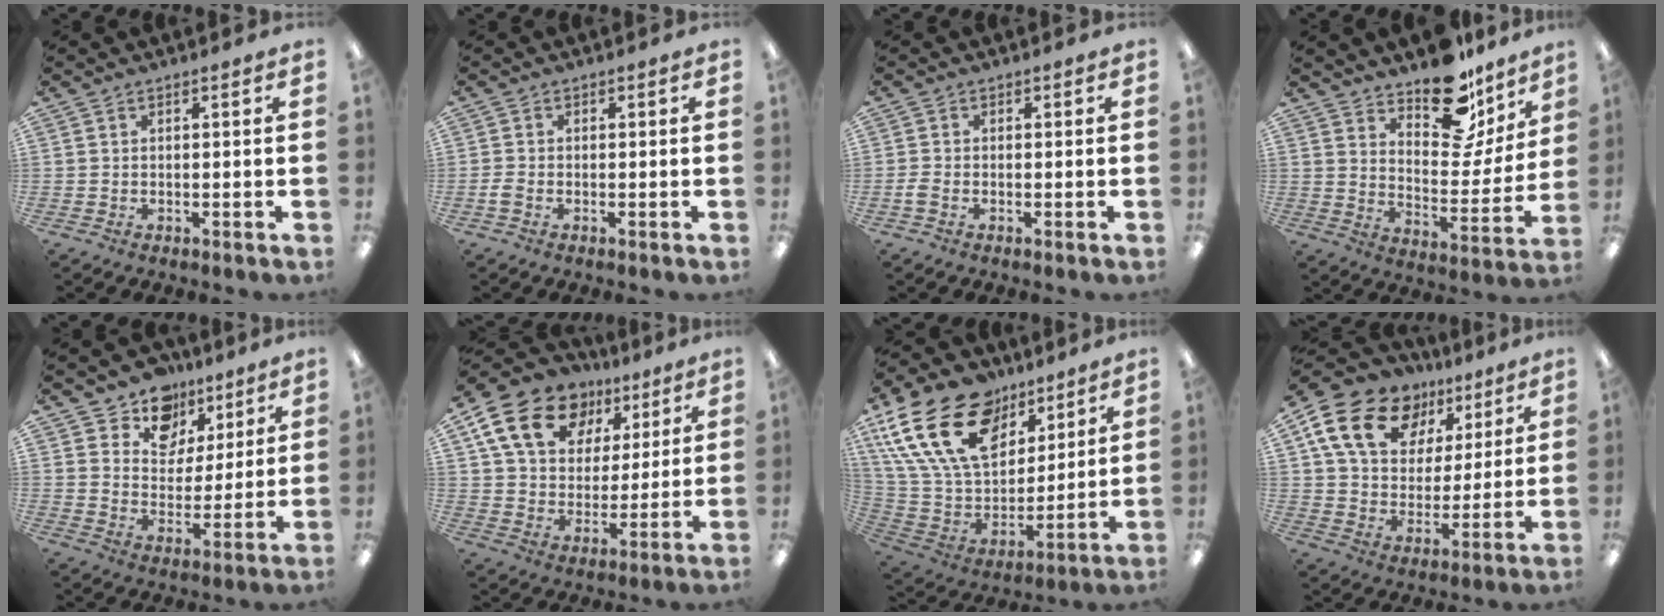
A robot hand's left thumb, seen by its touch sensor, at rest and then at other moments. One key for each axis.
{"total": 1.4, "fx": -0.9, "fy": 1.0, "fz": 0.5, "tx": -0.009, "ty": 0.003, "tz": -0.014}
{"total": 1.4, "fx": -0.8, "fy": 0.9, "fz": 0.6, "tx": -0.019, "ty": 0.000, "tz": -0.016}
{"total": 16.9, "fx": 13.2, "fy": 8.0, "fz": 7.0, "tx": -0.093, "ty": -0.097, "tz": 0.230}
{"total": 11.1, "fx": 8.2, "fy": 7.3, "fz": 1.5, "tx": -0.033, "ty": -0.060, "tz": 0.155}
{"total": 17.9, "fx": 9.7, "fy": 12.6, "fz": 8.3, "tx": -0.146, "ty": -0.036, "tz": 0.180}
{"total": 24.8, "fx": 12.2, "fy": 16.1, "fz": 14.4, "tx": -0.291, "ty": -0.051, "tz": 0.227}
{"total": 18.6, "fx": 10.1, "fy": 12.8, "fz": 8.9, "tx": -0.165, "ty": -0.033, "tz": 0.190}